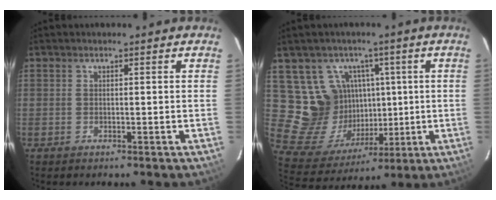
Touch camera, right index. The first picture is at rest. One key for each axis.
{"total": 13.9, "fx": 4.0, "fy": 12.5, "fz": 4.4, "tx": -0.111, "ty": 0.003, "tz": 0.094}